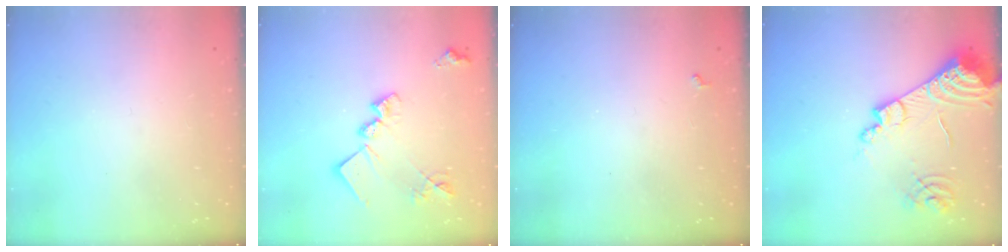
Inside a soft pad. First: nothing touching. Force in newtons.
{"total": 16.9, "press": 16.9, "slide": 0.7}
{"total": 2.9, "press": 2.9, "slide": 0.4}
{"total": 17.3, "press": 17.2, "slide": 1.7}